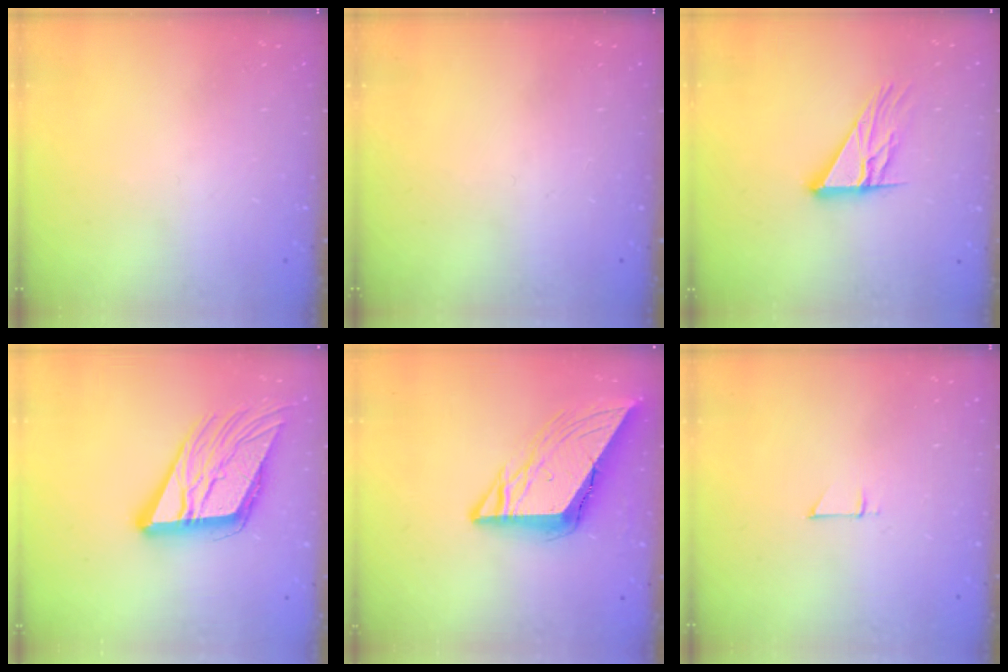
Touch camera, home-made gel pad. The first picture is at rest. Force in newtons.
{"total": 0.0}
{"total": 11.7, "press": 11.7, "slide": 0.9}
{"total": 18.7, "press": 18.4, "slide": 3.2}
{"total": 12.0, "press": 12.0, "slide": 1.3}
{"total": 3.5, "press": 3.4, "slide": 0.4}